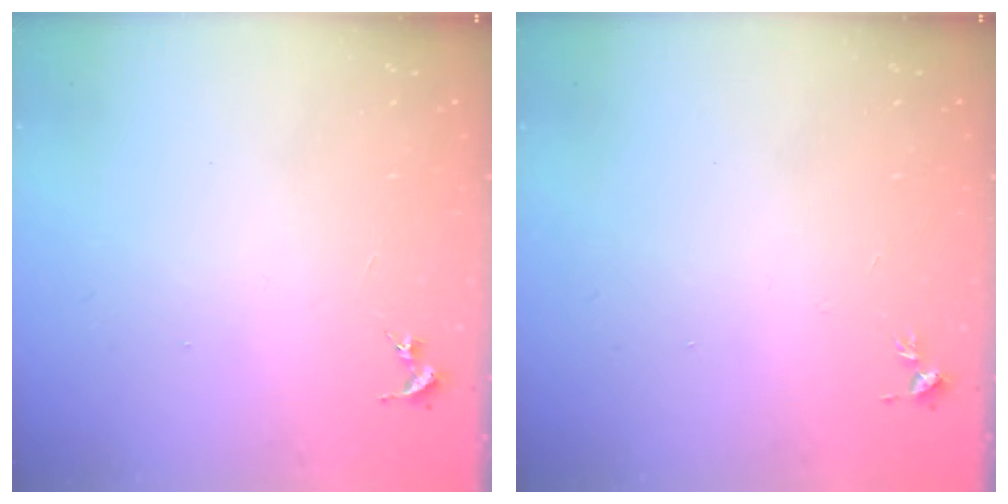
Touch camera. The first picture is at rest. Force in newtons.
{"total": 3.4, "press": 3.3, "slide": 0.5}